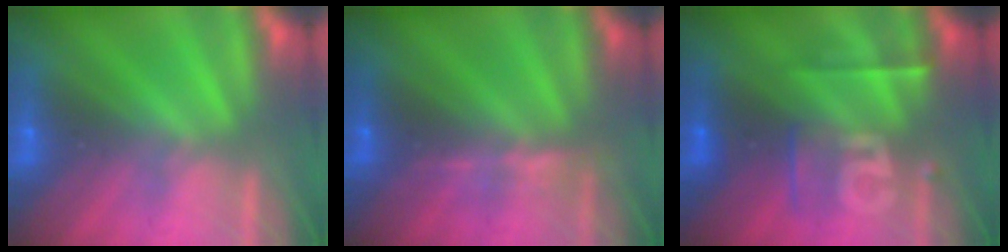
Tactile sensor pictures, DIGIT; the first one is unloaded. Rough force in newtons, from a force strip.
{"total": 2.8}
{"total": 2.4}